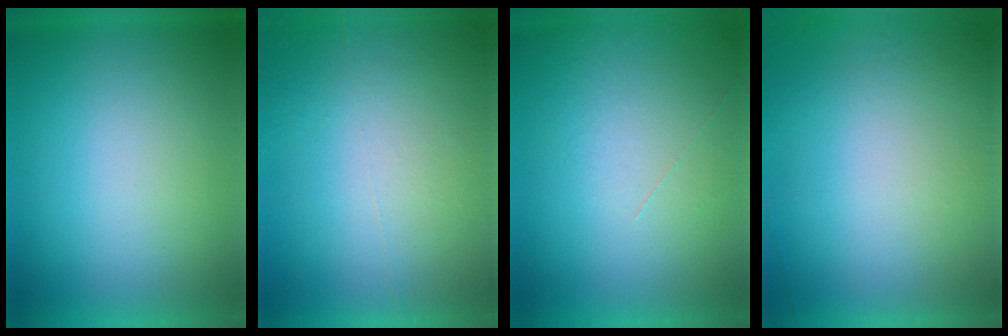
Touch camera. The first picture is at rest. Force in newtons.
{"total": 7.3}
{"total": 1.2}
{"total": 6.1}